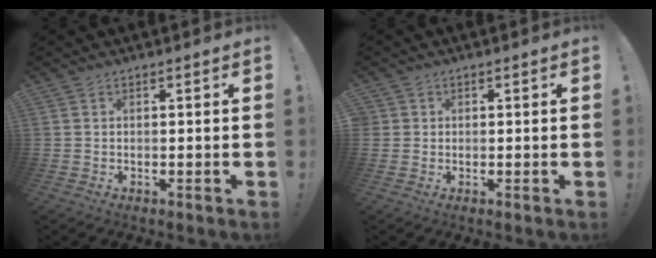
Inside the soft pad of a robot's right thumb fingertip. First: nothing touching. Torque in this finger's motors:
{"motor_torque": [0.87, 2.11, 1.32, 0.15, 0.21]}